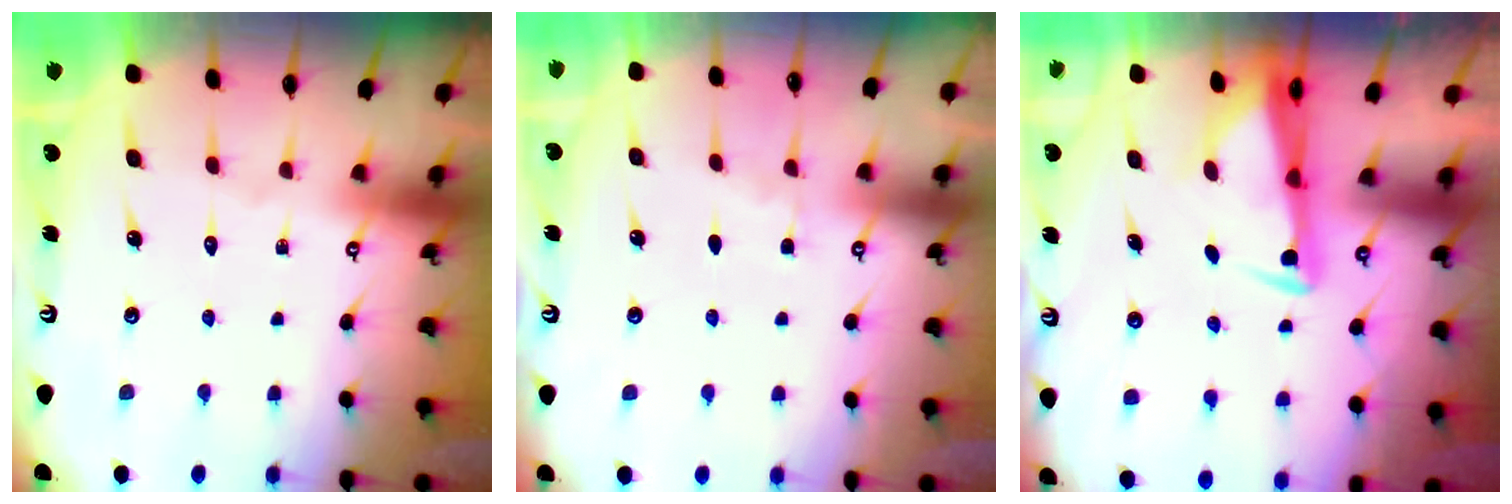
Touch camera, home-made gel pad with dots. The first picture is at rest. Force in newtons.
{"total": 3.7, "press": 3.6, "slide": 0.5}
{"total": 2.9, "press": 2.9, "slide": 0.6}